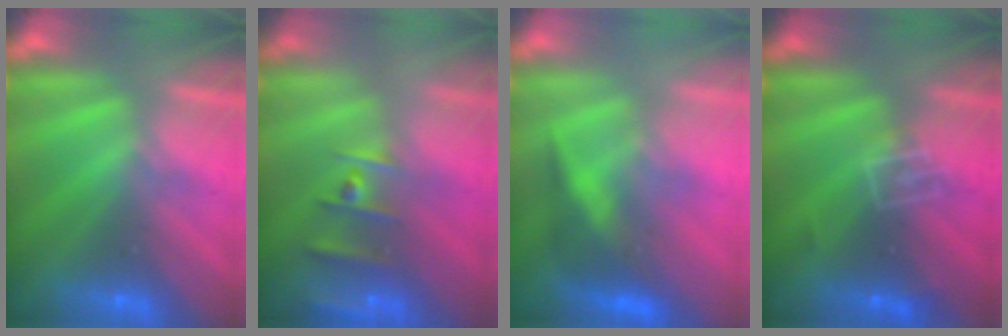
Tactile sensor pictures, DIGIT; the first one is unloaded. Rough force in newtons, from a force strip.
{"total": 2.4}
{"total": 2.8}
{"total": 2.8}